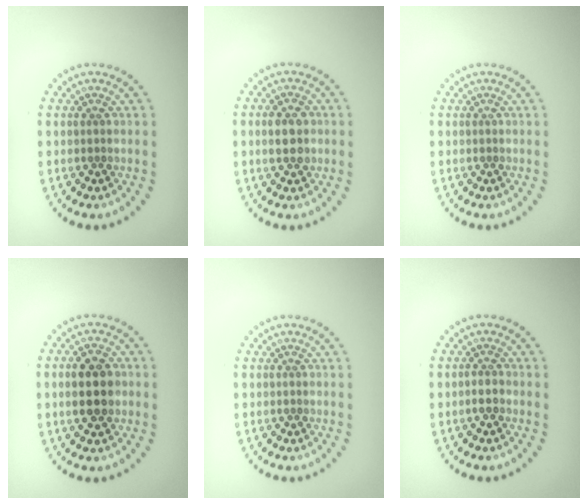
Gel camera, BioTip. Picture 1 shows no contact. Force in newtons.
{"total": 2.9, "press": 2.9, "slide": 0.3}
{"total": 0.0}
{"total": 4.1, "press": 4.1, "slide": 0.3}
{"total": 0.0}
{"total": 1.0, "press": 0.9, "slide": 0.6}